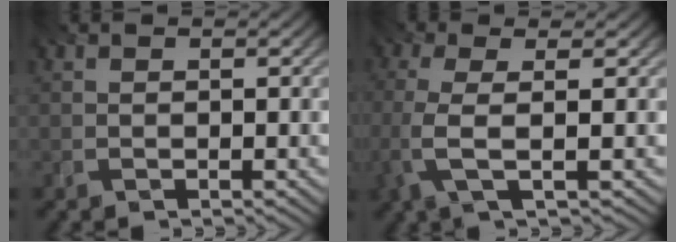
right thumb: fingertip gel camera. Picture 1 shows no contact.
{"total": 5.0, "force": [-1.2, 1.3, 4.7], "torque": [-0.105, 0.002, -0.032]}